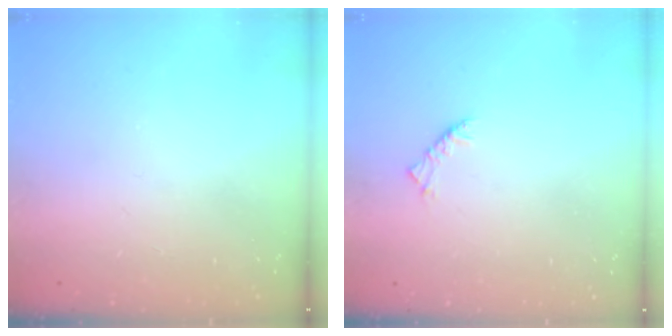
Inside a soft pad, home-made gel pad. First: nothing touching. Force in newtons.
{"total": 2.5, "press": 2.4, "slide": 0.7}